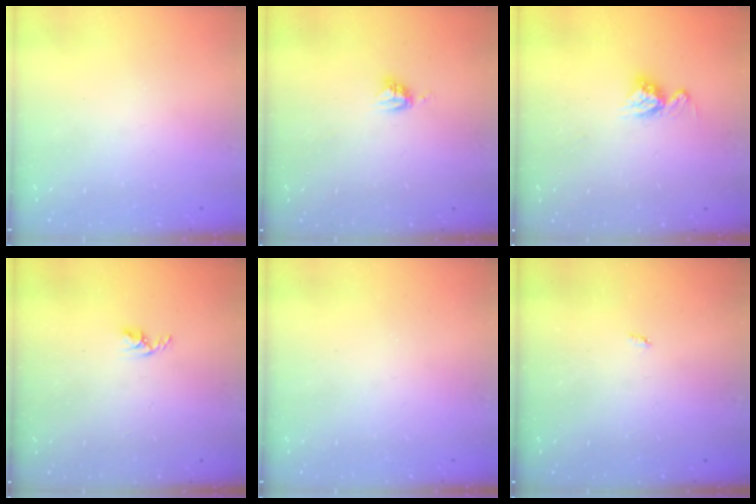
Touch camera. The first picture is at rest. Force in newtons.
{"total": 3.8, "press": 3.8, "slide": 0.4}
{"total": 8.4, "press": 8.4, "slide": 0.7}
{"total": 2.7, "press": 2.7, "slide": 0.5}
{"total": 0.0}
{"total": 2.1, "press": 2.1, "slide": 0.4}